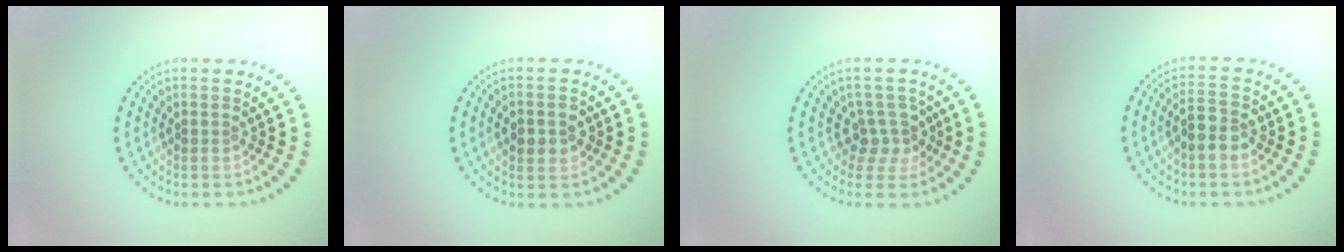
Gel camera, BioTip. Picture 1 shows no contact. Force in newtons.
{"total": 3.1, "press": 3.1, "slide": 0.3}
{"total": 2.6, "press": 2.0, "slide": 1.6}
{"total": 2.9, "press": 2.8, "slide": 0.5}